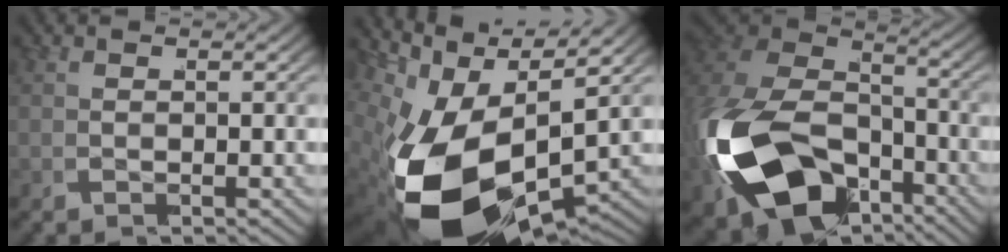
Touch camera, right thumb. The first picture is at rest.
{"total": 18.4, "force": [-4.3, 11.2, 13.9], "torque": [-0.288, -0.070, -0.042]}
{"total": 18.1, "force": [-6.9, 12.7, 10.9], "torque": [-0.252, -0.072, -0.092]}